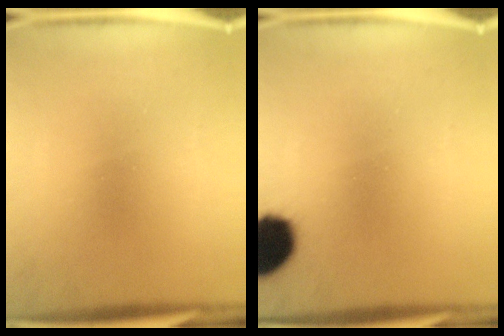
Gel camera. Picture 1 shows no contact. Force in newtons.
{"total": 13.1}